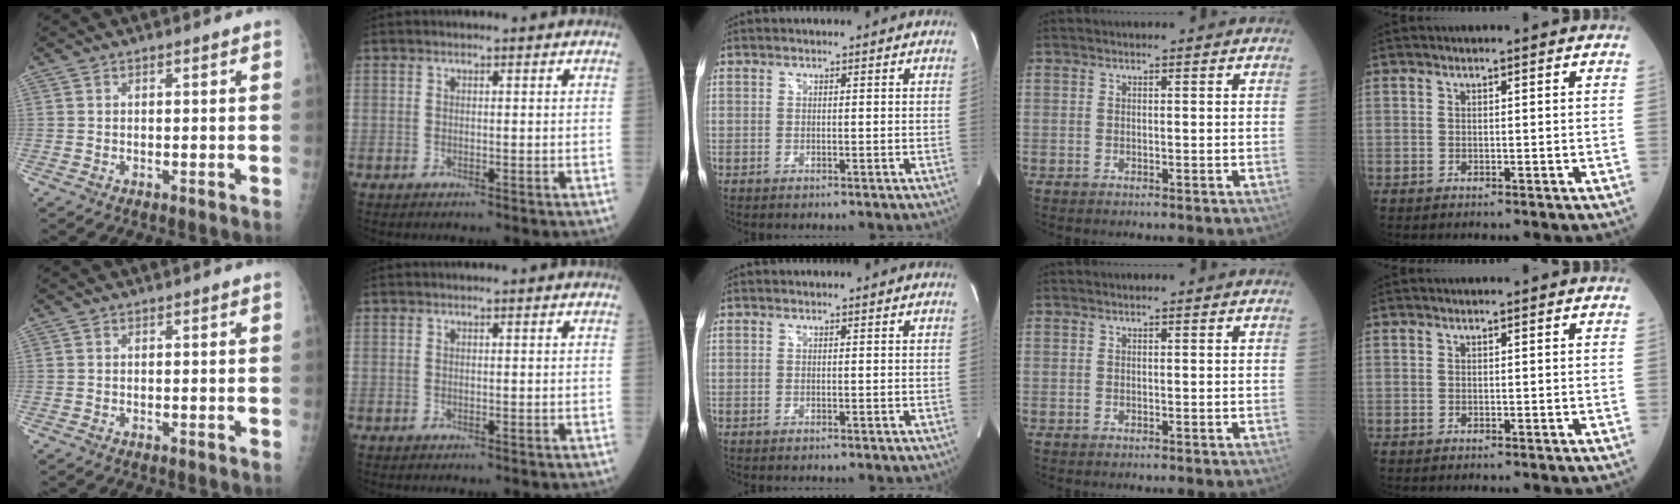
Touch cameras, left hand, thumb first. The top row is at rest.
{}